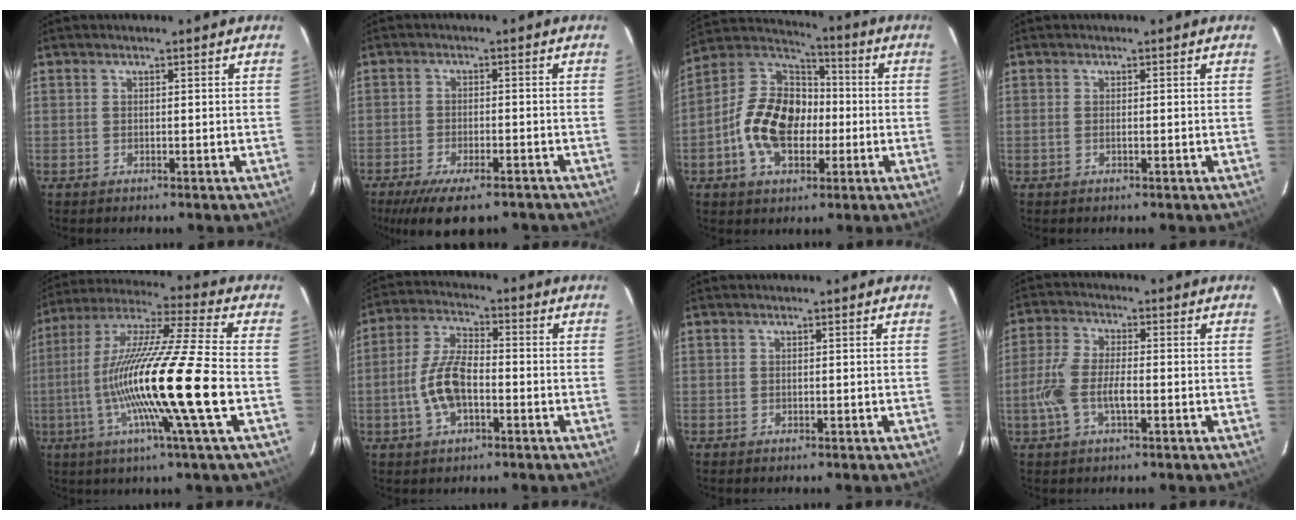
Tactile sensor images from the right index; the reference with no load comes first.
{"total": 12.1, "force": [-9.1, 4.0, 7.0], "torque": [-0.151, -0.031, -0.143]}
{"total": 16.2, "force": [-3.5, 10.5, 11.8], "torque": [-0.237, 0.024, -0.062]}
{"total": 0.9, "force": [-0.1, 0.2, 0.8], "torque": [-0.018, 0.000, -0.005]}
{"total": 20.3, "force": [-4.6, -1.3, 19.8], "torque": [-0.365, -0.015, -0.094]}
{"total": 9.5, "force": [-2.6, 4.4, 8.0], "torque": [-0.167, 0.008, -0.048]}
{"total": 0.0}
{"total": 7.9, "force": [-2.1, 3.1, 7.0], "torque": [-0.152, 0.002, -0.042]}